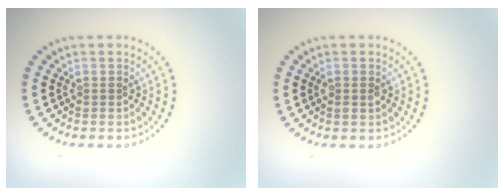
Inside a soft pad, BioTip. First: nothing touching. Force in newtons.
{"total": 1.1, "press": 1.0, "slide": 0.3}